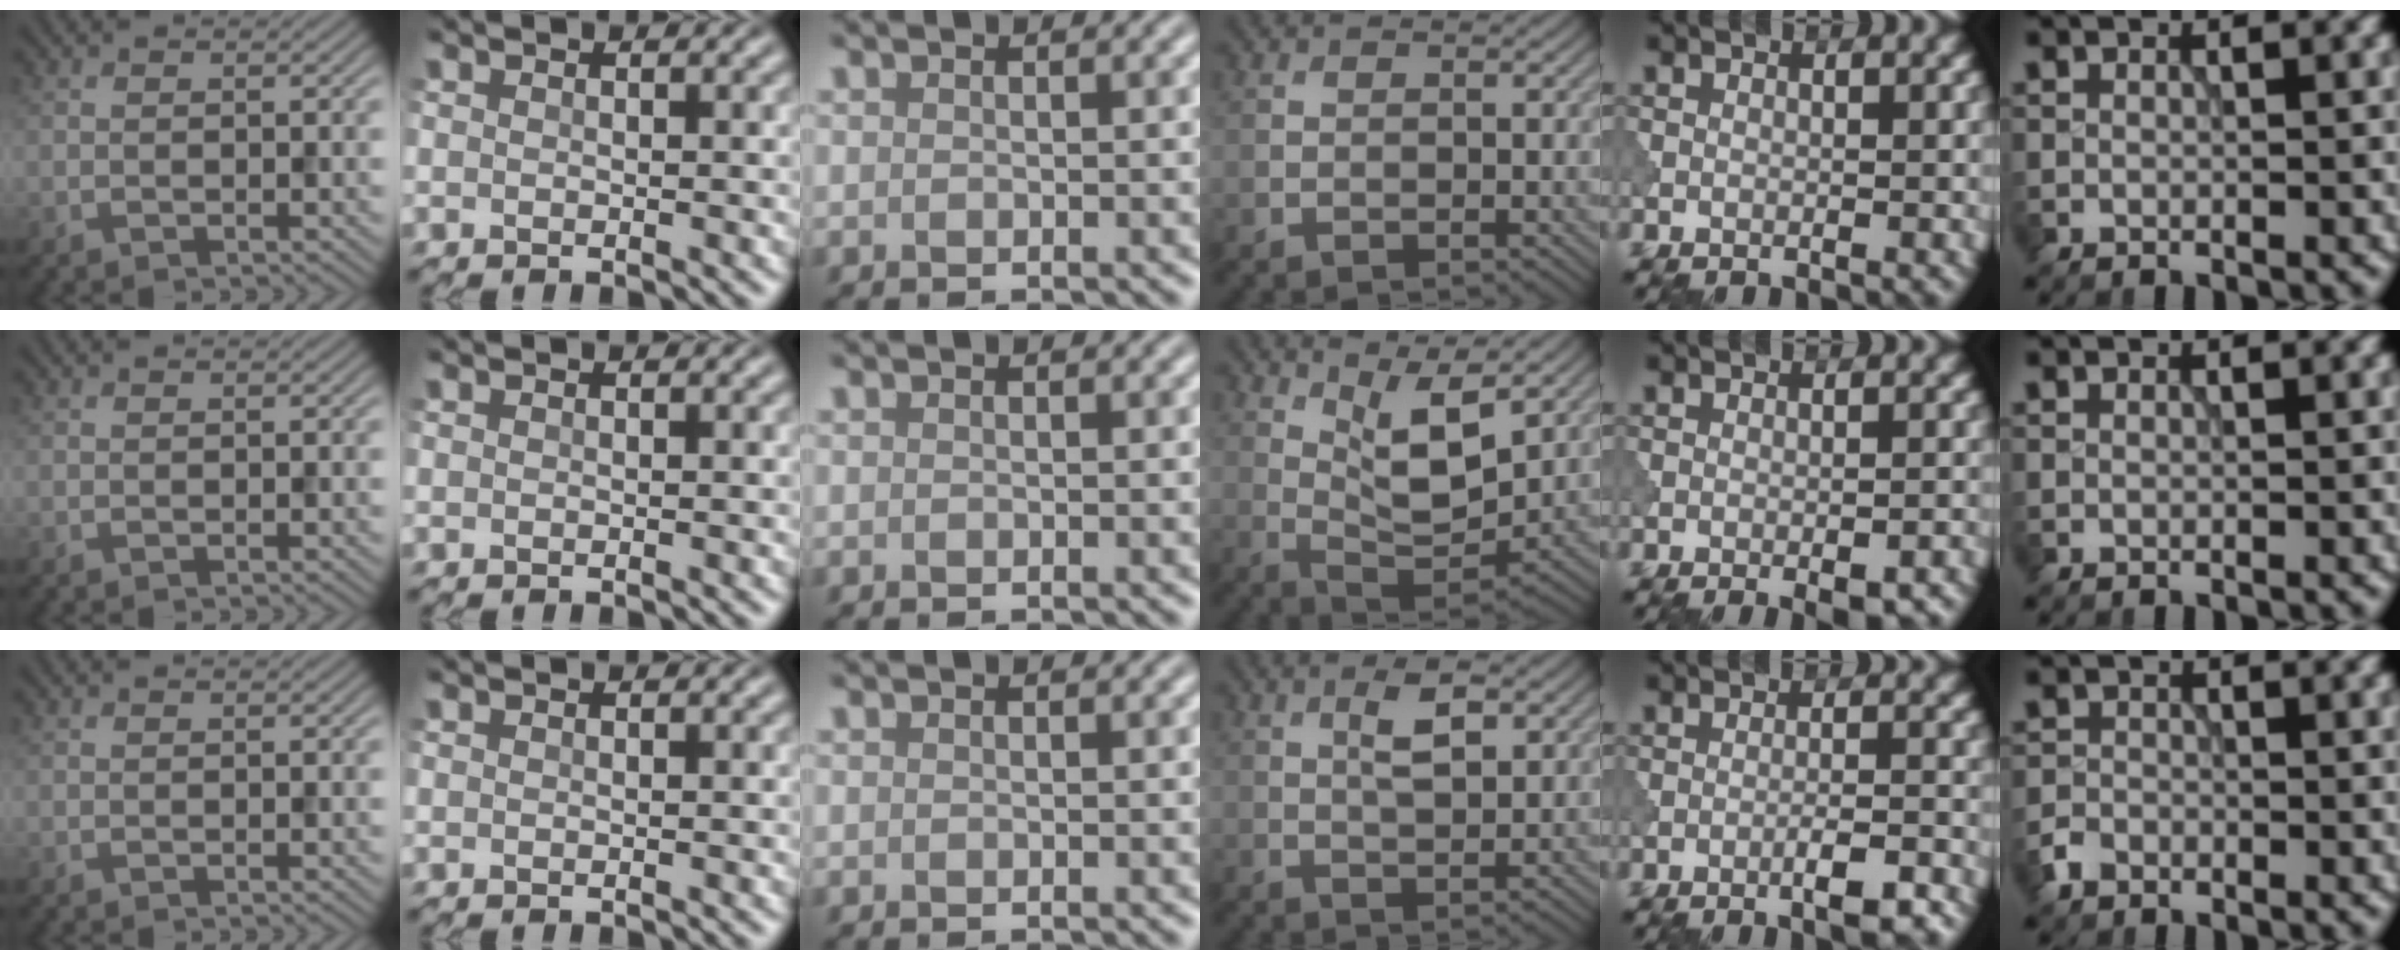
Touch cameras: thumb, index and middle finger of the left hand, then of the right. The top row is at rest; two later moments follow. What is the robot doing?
{"motion": "shake", "object": "bell"}